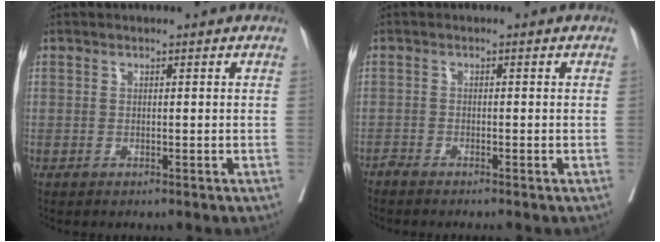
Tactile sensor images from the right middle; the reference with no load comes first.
{"total": 1.8, "force": [-1.7, -0.3, 0.5], "torque": [-0.005, 0.000, -0.032]}